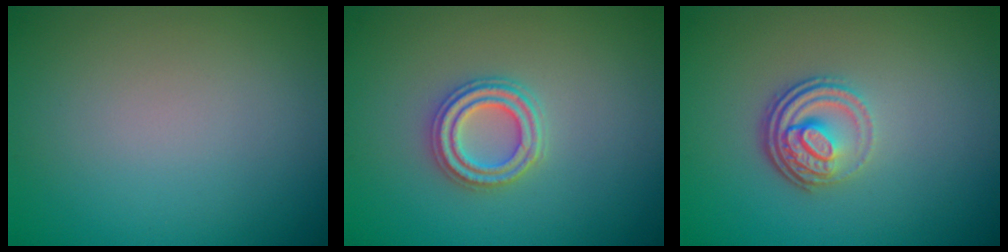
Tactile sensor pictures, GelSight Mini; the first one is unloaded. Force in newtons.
{"total": 2.7, "press": 2.5, "slide": 0.9}
{"total": 3.8, "press": 2.7, "slide": 2.7}